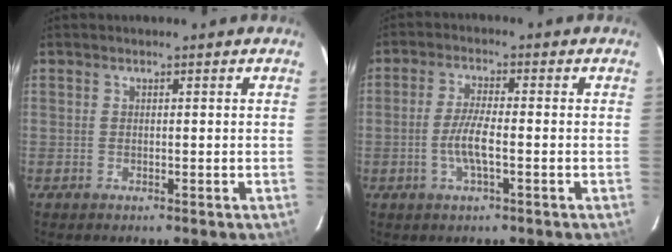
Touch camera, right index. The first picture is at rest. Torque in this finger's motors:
{"motor_torque": [0.65, -0.48, 0.59, 0.13]}